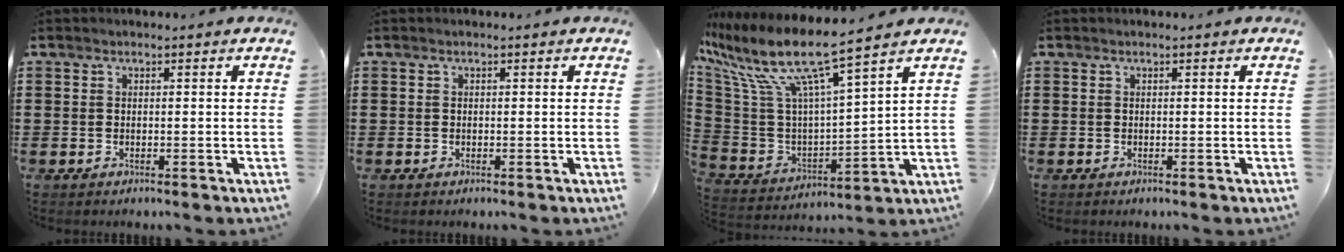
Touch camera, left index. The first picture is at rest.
{"total": 0.0}
{"total": 10.7, "force": [7.8, 1.1, 7.2], "torque": [-0.170, -0.055, 0.127]}
{"total": 0.0}